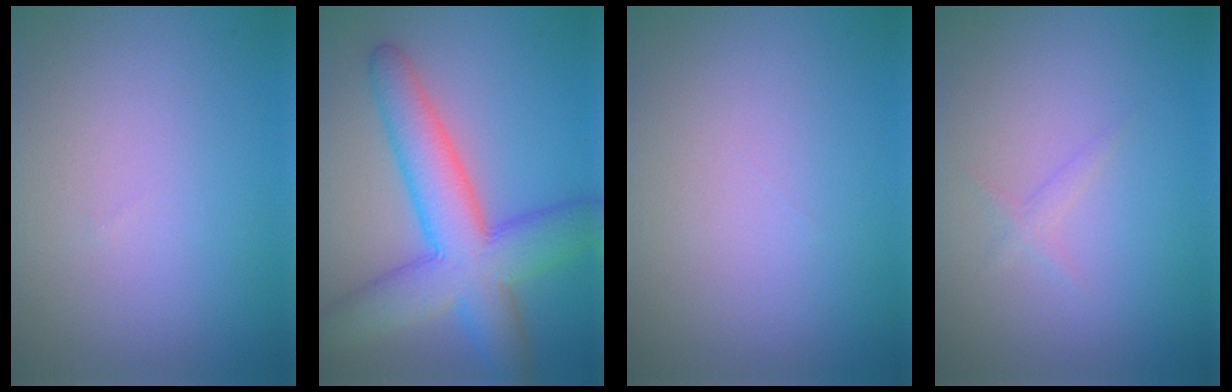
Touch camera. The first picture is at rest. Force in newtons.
{"total": 9.1, "press": 9.1, "slide": 0.4}
{"total": 0.0}
{"total": 0.8, "press": 0.8, "slide": 0.0}